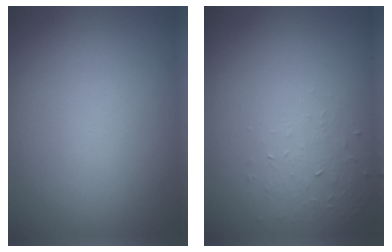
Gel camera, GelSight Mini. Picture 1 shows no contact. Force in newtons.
{"total": 1.3, "press": 0.6, "slide": 1.2}